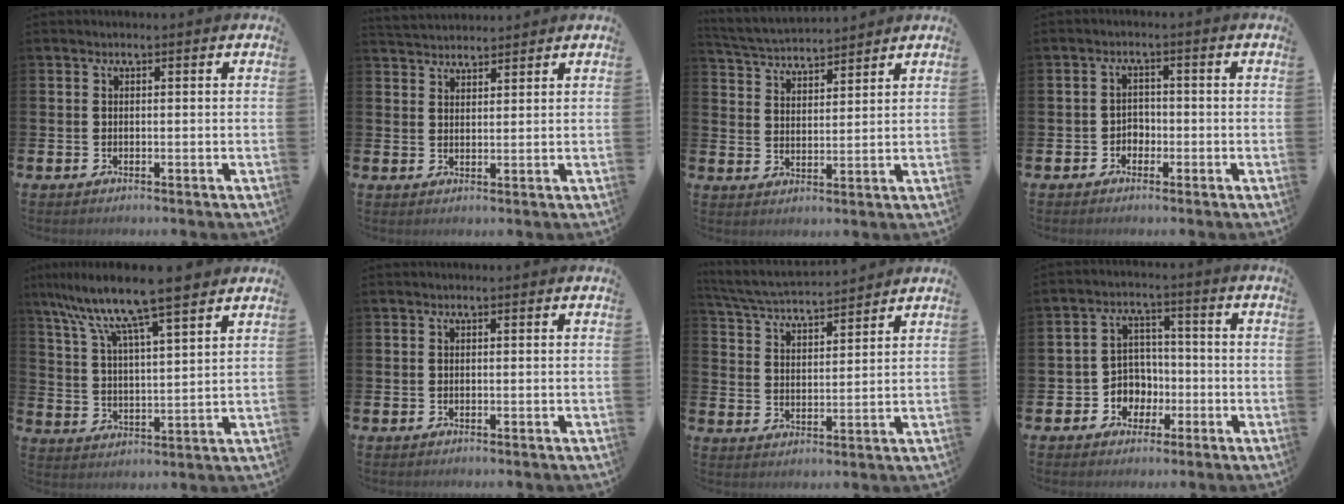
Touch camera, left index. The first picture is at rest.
{"total": 3.2, "force": [3.1, 0.6, 0.0], "torque": [0.000, -0.014, 0.057]}
{"total": 4.3, "force": [4.2, 0.6, 0.0], "torque": [-0.017, -0.028, 0.073]}
{"total": 2.1, "force": [-1.3, 1.6, 0.5], "torque": [-0.007, 0.001, -0.032]}
{"total": 11.0, "force": [9.5, 1.0, 5.5], "torque": [-0.134, -0.049, 0.161]}
{"total": 0.0}
{"total": 5.1, "force": [5.0, 0.3, 0.8], "torque": [-0.033, -0.035, 0.087]}
{"total": 4.9, "force": [-1.2, 4.6, 1.0], "torque": [-0.036, 0.007, -0.027]}